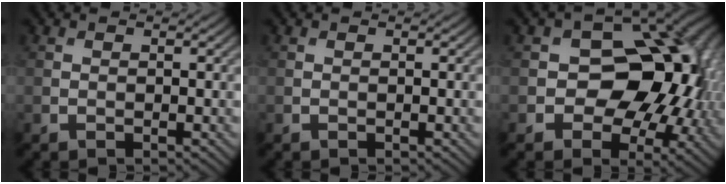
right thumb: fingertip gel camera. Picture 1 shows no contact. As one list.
[{"total": 0.0}, {"total": 13.8, "force": [-0.1, 9.8, 9.7], "torque": [-0.121, -0.004, -0.010]}]